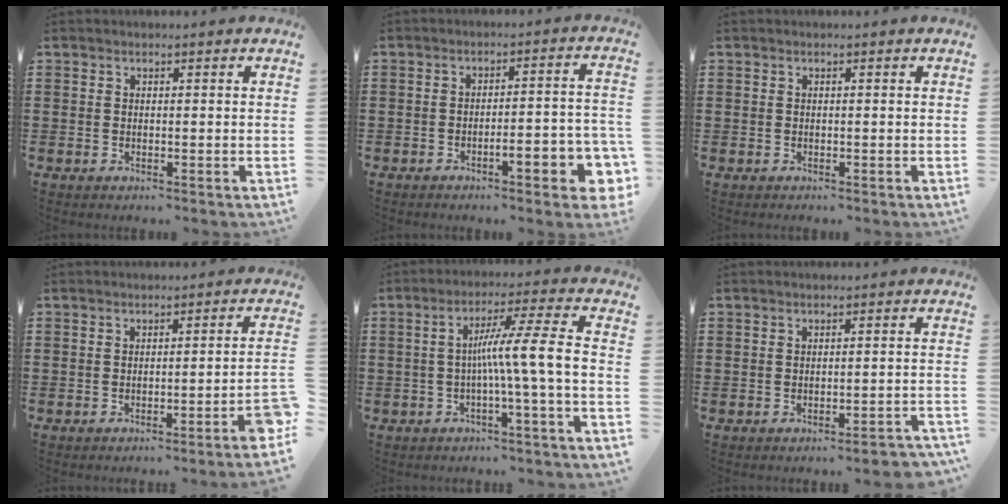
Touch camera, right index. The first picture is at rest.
{"total": 5.8, "force": [-3.2, 1.1, 4.7], "torque": [-0.068, -0.008, -0.056]}
{"total": 0.0}
{"total": 3.0, "force": [-2.1, -0.5, 2.1], "torque": [-0.034, -0.011, -0.039]}
{"total": 9.0, "force": [-1.7, -0.5, 8.8], "torque": [-0.156, -0.001, -0.036]}
{"total": 2.1, "force": [-1.9, 0.0, 1.1], "torque": [-0.020, 0.000, -0.038]}